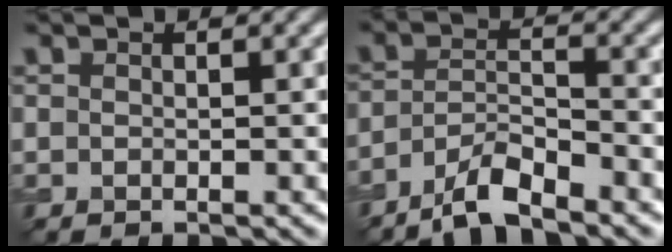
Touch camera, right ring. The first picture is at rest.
{"total": 4.4, "force": [-3.6, 0.9, 2.4], "torque": [-0.044, 0.004, -0.074]}